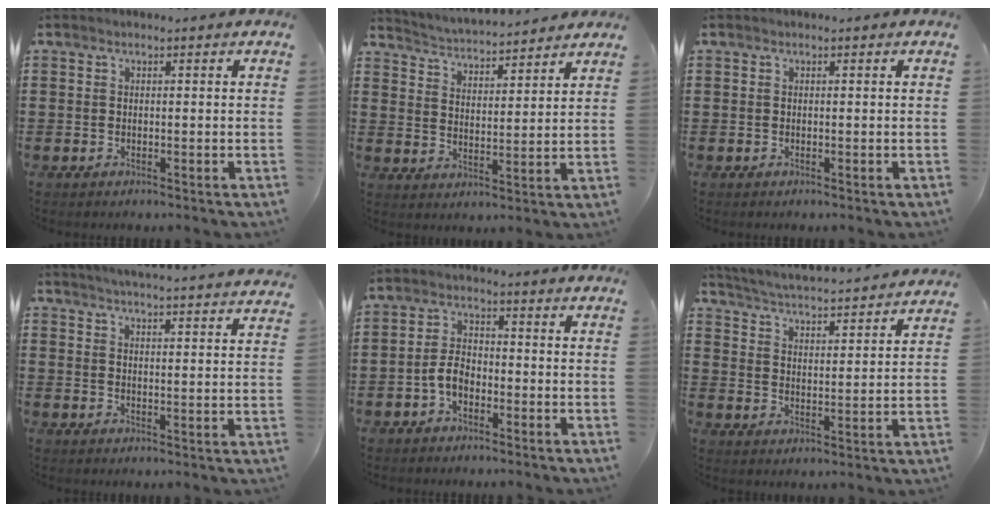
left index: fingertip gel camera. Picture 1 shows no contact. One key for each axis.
{"total": 3.6, "fx": 3.6, "fy": 0.0, "fz": 0.0, "tx": -0.022, "ty": -0.028, "tz": 0.058}
{"total": 0.0}
{"total": 4.3, "fx": 4.2, "fy": -1.0, "fz": 0.5, "tx": -0.024, "ty": -0.031, "tz": 0.072}
{"total": 4.1, "fx": -1.7, "fy": 2.3, "fz": 2.9, "tx": -0.074, "ty": 0.001, "tz": -0.040}
{"total": 3.6, "fx": 3.4, "fy": -0.6, "fz": 0.7, "tx": -0.034, "ty": -0.036, "tz": 0.050}